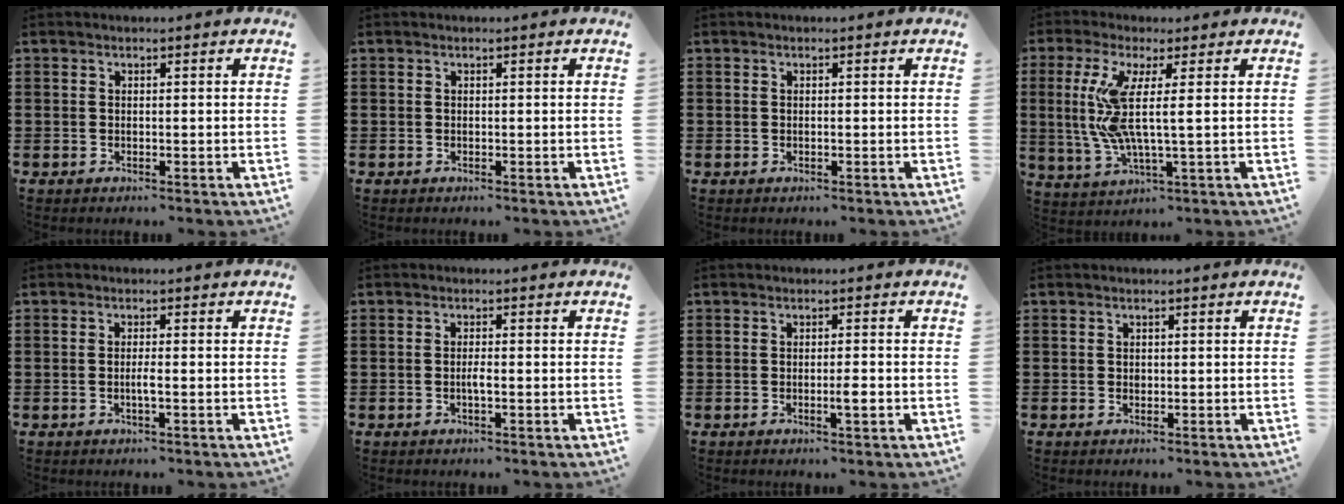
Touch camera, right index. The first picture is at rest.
{"total": 0.0}
{"total": 0.0}
{"total": 8.3, "force": [1.1, 0.9, 8.2], "torque": [-0.193, -0.023, 0.010]}
{"total": 1.8, "force": [-0.5, 0.0, 1.7], "torque": [-0.032, -0.001, -0.011]}
{"total": 1.5, "force": [-0.5, 0.2, 1.4], "torque": [-0.035, -0.005, -0.011]}
{"total": 2.4, "force": [-0.8, 0.2, 2.3], "torque": [-0.037, -0.002, -0.014]}
{"total": 0.7, "force": [0.1, 0.6, 0.3], "torque": [-0.008, 0.002, 0.002]}